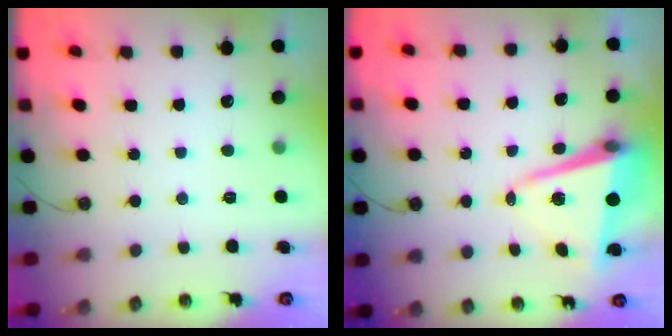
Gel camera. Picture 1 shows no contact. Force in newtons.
{"total": 9.5, "press": 9.3, "slide": 1.7}